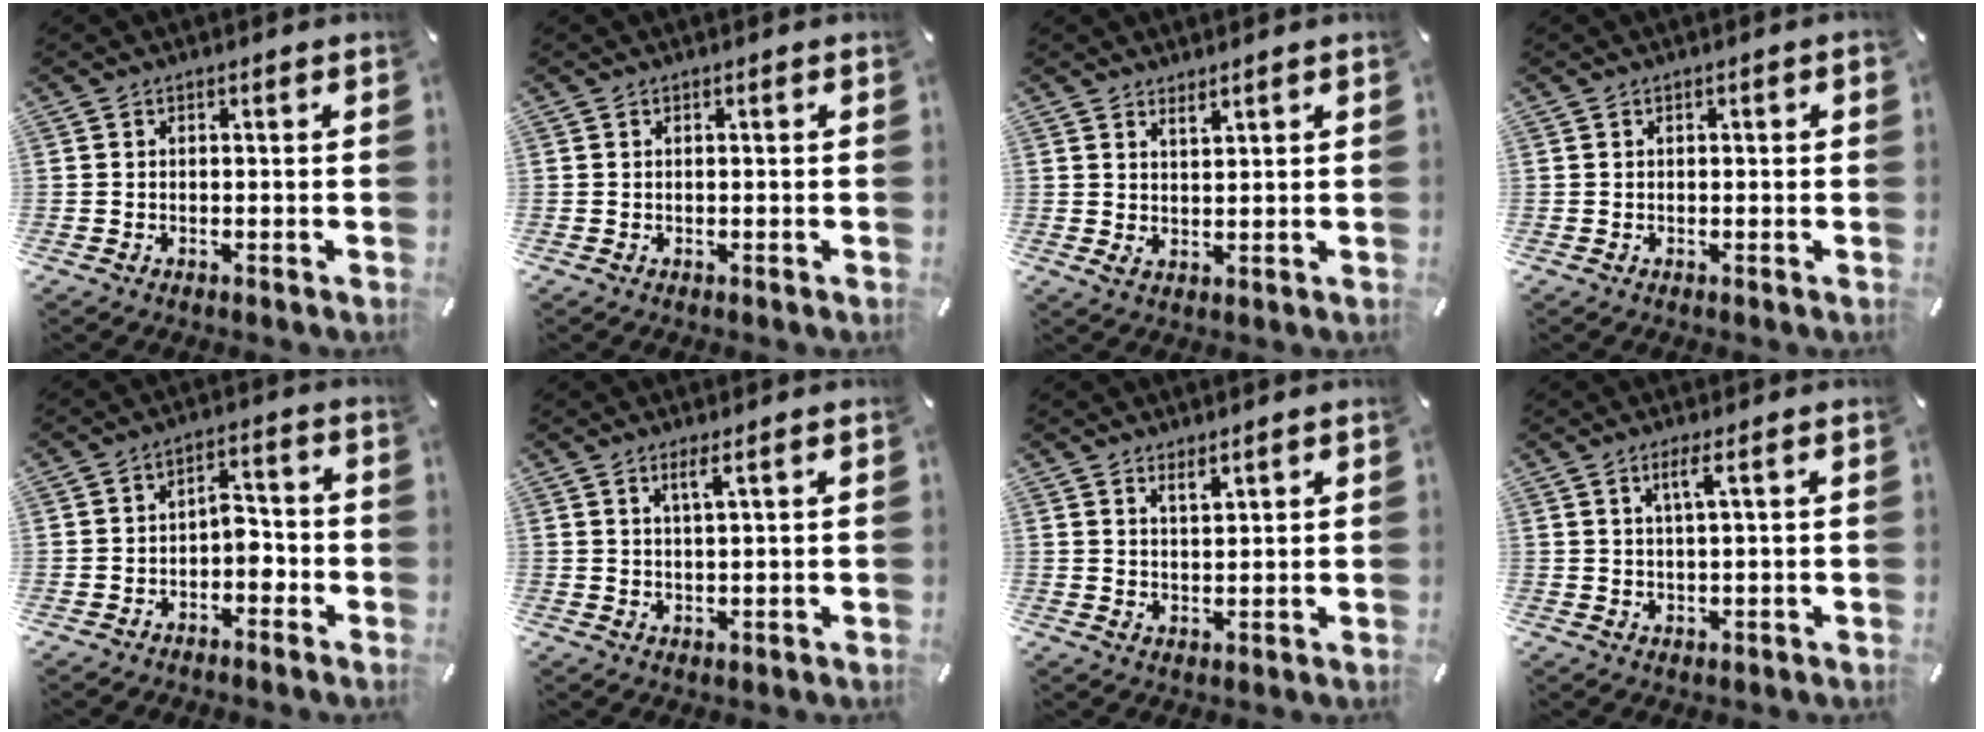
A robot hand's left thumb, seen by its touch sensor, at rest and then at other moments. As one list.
[{"total": 0.0}, {"total": 2.8, "force": [2.4, 0.7, 1.3], "torque": [-0.027, -0.016, 0.044]}, {"total": 0.6, "force": [0.0, 0.3, 0.5], "torque": [-0.008, 0.001, 0.000]}, {"total": 4.8, "force": [-2.2, 3.1, 3.0], "torque": [-0.051, 0.020, -0.042]}, {"total": 3.3, "force": [2.0, 0.0, 2.6], "torque": [-0.055, -0.003, 0.034]}, {"total": 3.0, "force": [2.6, 0.8, 1.2], "torque": [-0.018, -0.016, 0.046]}, {"total": 3.8, "force": [1.8, 0.3, 3.4], "torque": [-0.070, -0.001, 0.028]}]